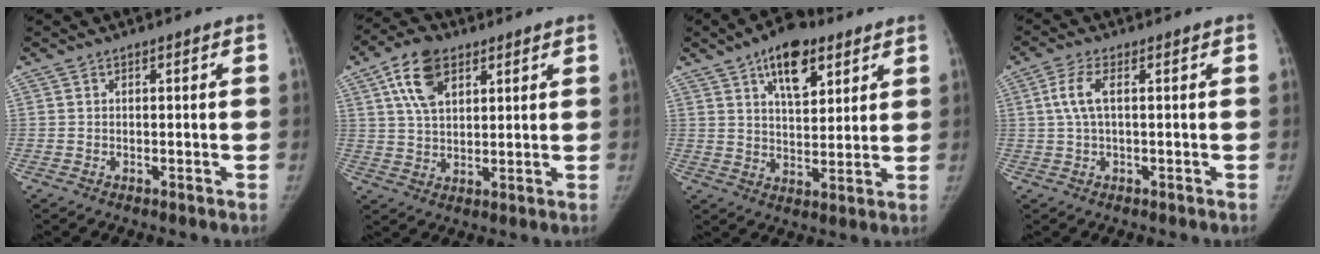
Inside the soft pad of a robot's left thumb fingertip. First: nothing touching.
{"total": 9.9, "force": [4.6, 5.9, 6.5], "torque": [-0.100, -0.006, 0.081]}
{"total": 11.8, "force": [6.5, 5.9, 7.9], "torque": [-0.088, -0.025, 0.104]}
{"total": 4.4, "force": [0.8, 1.5, 4.1], "torque": [-0.109, 0.010, 0.014]}